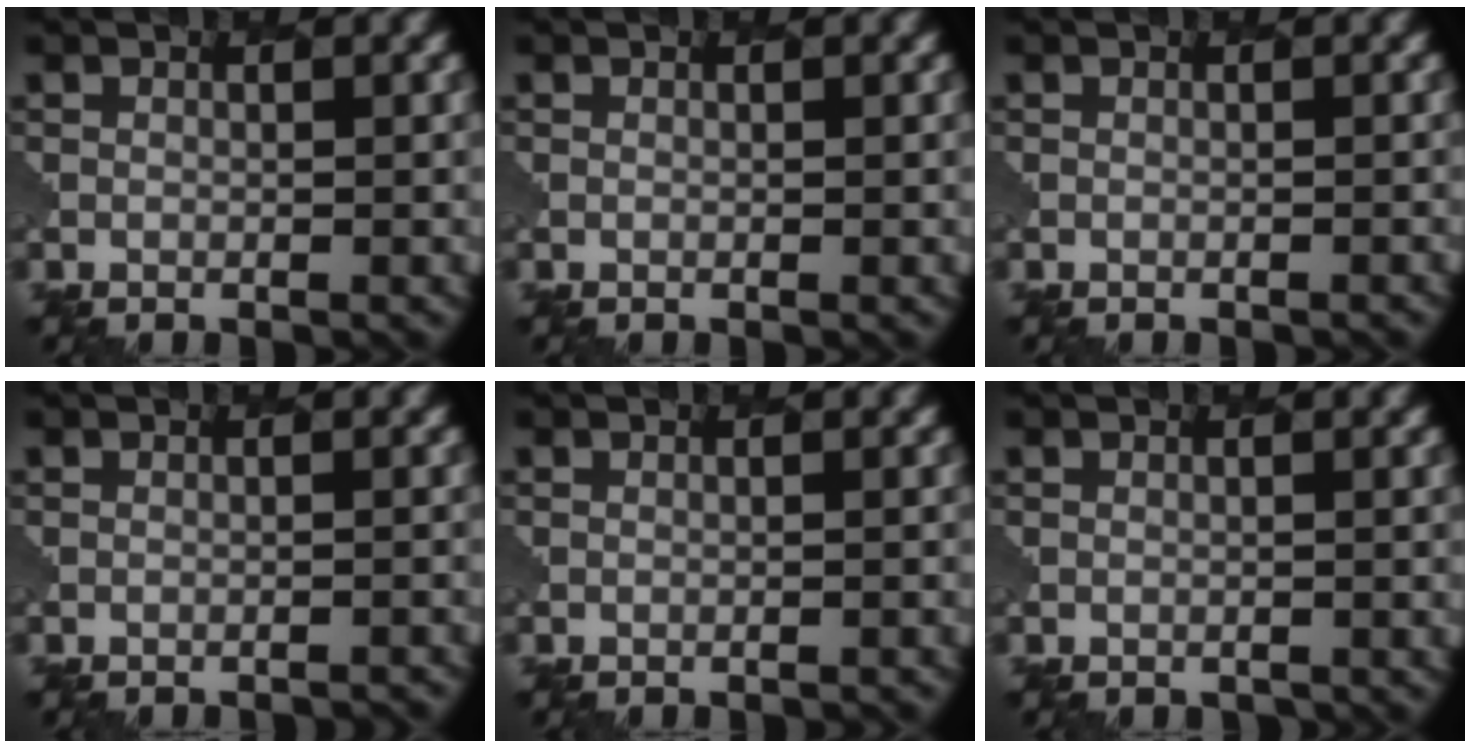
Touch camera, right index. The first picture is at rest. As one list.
[{"total": 0.0}, {"total": 0.7, "force": [-0.7, 0.1, 0.1], "torque": [0.006, -0.001, -0.007]}, {"total": 1.9, "force": [-1.8, 0.4, 0.4], "torque": [0.007, 0.010, -0.024]}, {"total": 1.1, "force": [-1.0, 0.2, 0.2], "torque": [0.011, 0.004, -0.013]}, {"total": 0.9, "force": [-0.8, 0.5, 0.0], "torque": [0.001, -0.004, -0.007]}]